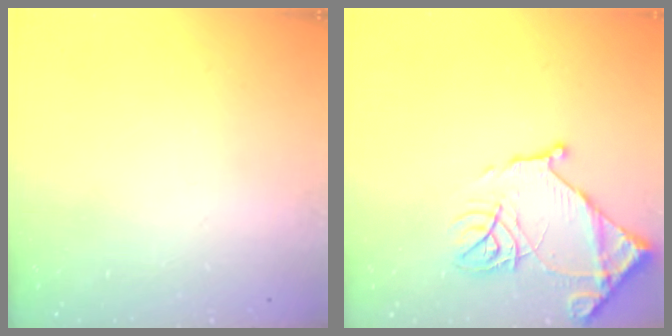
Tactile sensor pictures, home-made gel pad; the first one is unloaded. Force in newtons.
{"total": 15.2, "press": 15.2, "slide": 1.5}